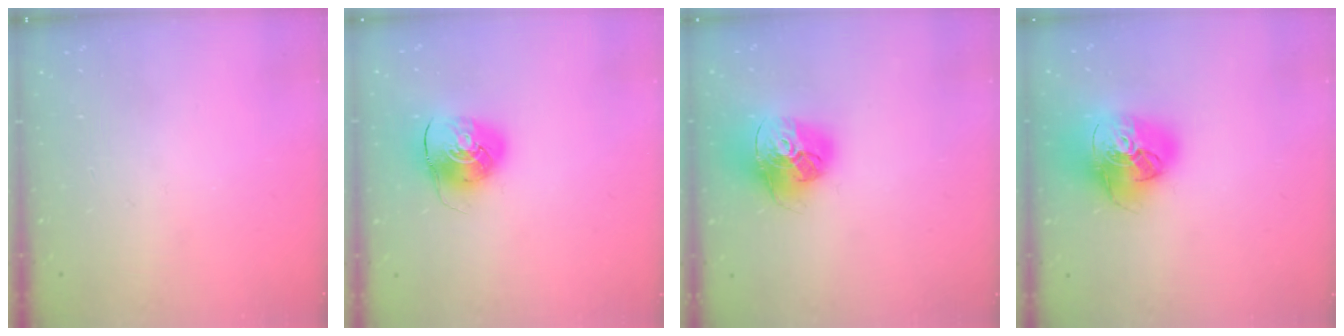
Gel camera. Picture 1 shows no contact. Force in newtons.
{"total": 9.1, "press": 9.0, "slide": 0.8}
{"total": 18.4, "press": 18.3, "slide": 1.8}
{"total": 21.8, "press": 21.6, "slide": 2.6}